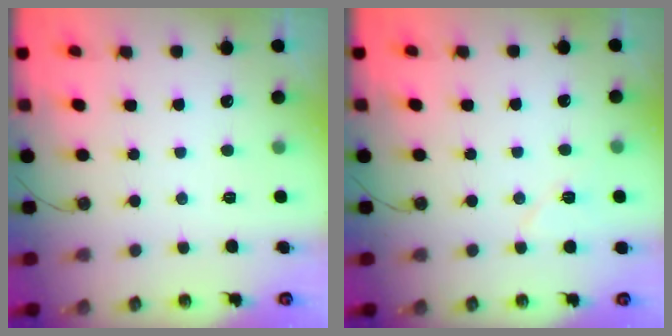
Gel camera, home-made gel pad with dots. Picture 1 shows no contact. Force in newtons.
{"total": 9.1, "press": 3.6, "slide": 8.4}